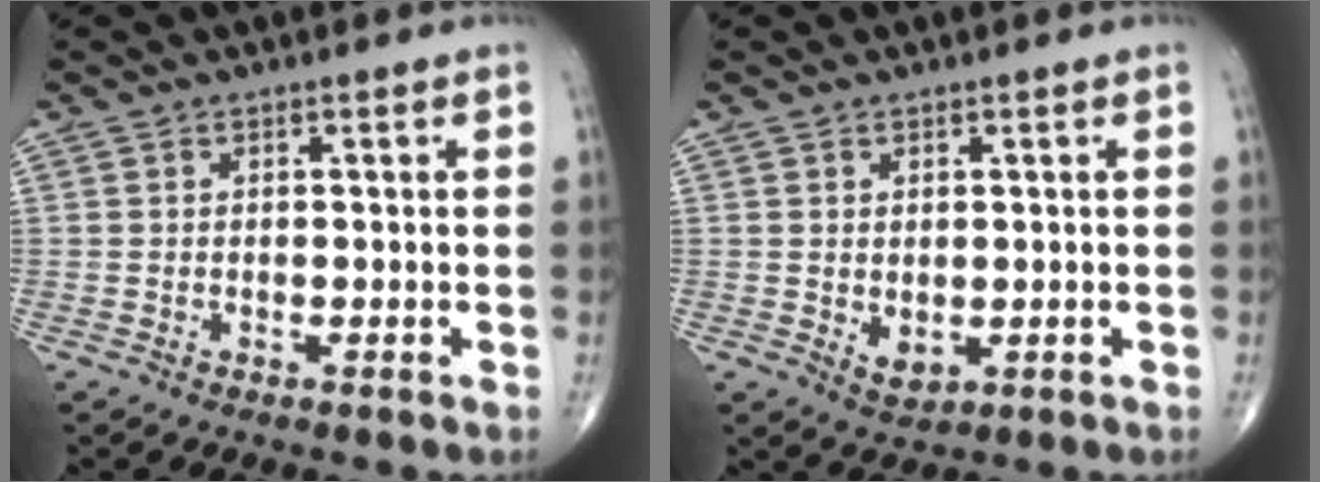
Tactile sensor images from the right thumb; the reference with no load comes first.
{"total": 2.9, "force": [-0.1, 1.9, 2.2], "torque": [-0.028, -0.008, 0.008]}